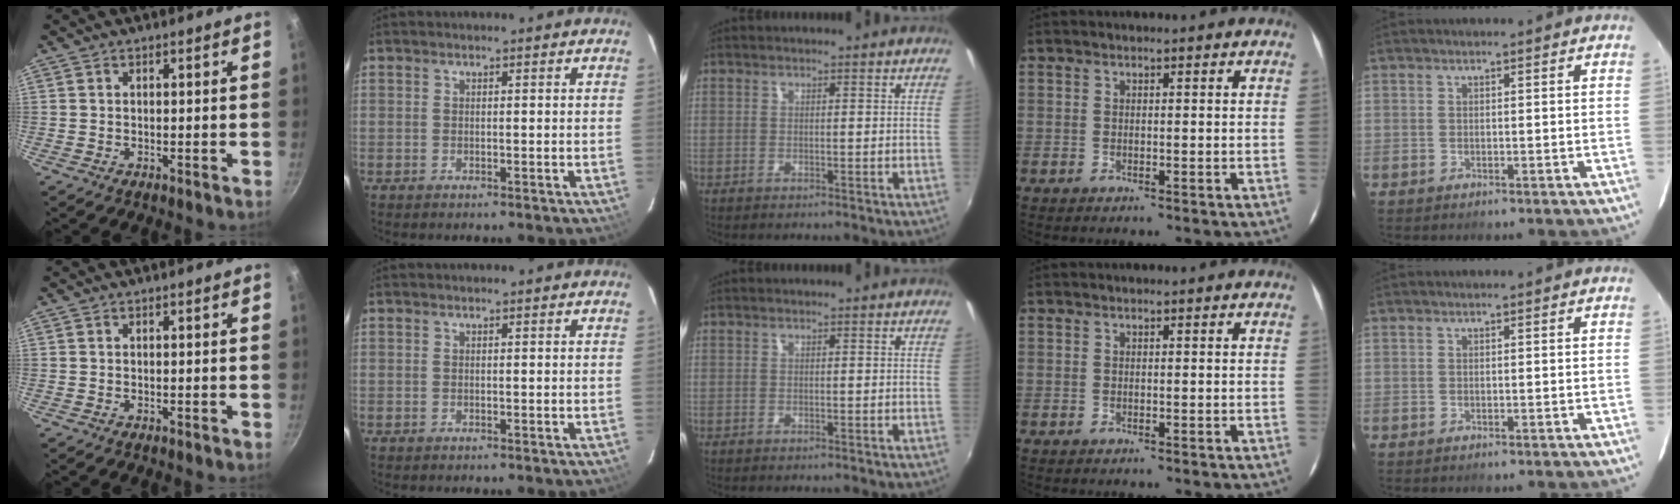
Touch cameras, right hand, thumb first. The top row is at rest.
{}